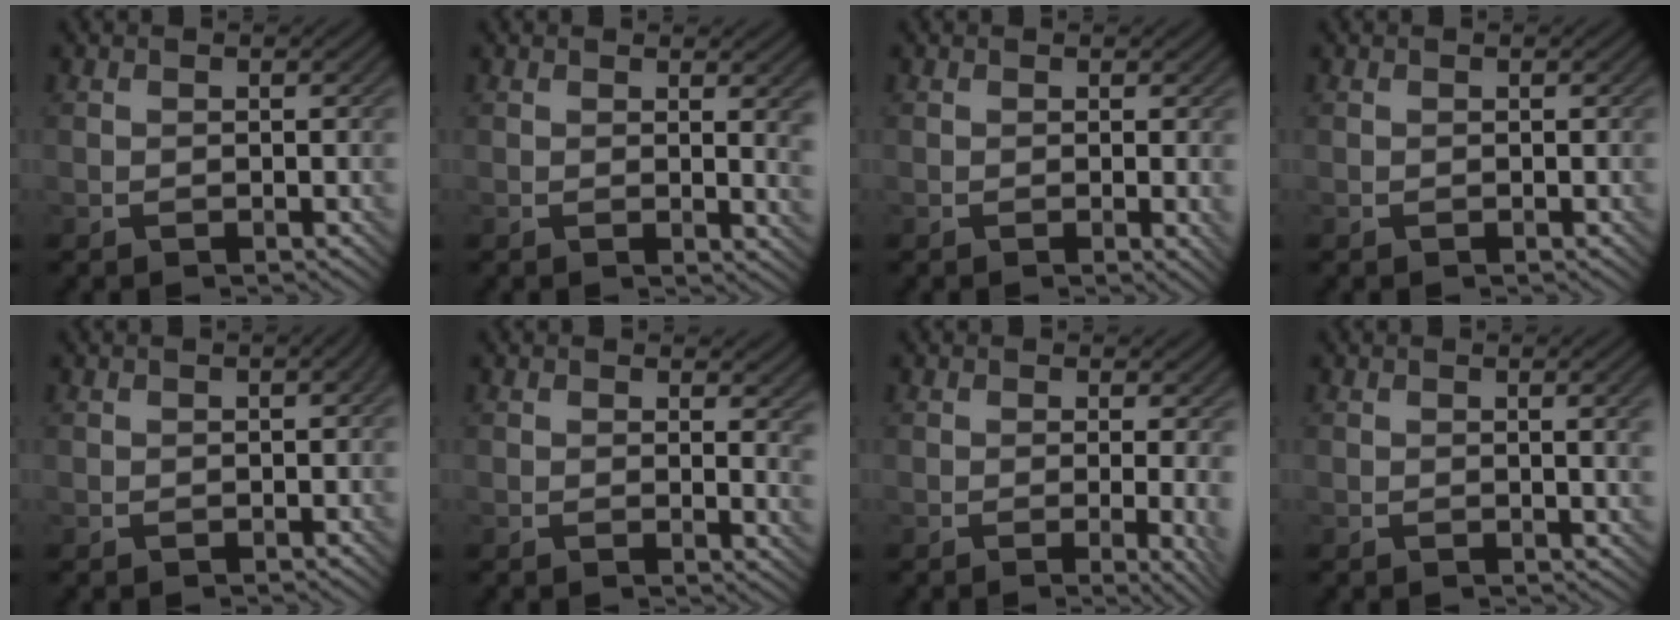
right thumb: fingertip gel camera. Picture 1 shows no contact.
{"total": 2.7, "force": [0.9, 0.5, 2.5], "torque": [-0.039, -0.003, 0.015]}
{"total": 1.5, "force": [0.0, 0.2, 1.5], "torque": [-0.025, -0.004, -0.002]}
{"total": 0.0}
{"total": 0.9, "force": [0.2, 0.3, 0.8], "torque": [-0.010, 0.005, 0.004]}
{"total": 2.9, "force": [1.2, 0.9, 2.5], "torque": [-0.040, -0.006, 0.019]}
{"total": 4.0, "force": [-0.5, 0.7, 3.9], "torque": [-0.061, -0.005, -0.009]}
{"total": 3.0, "force": [0.5, 0.5, 2.9], "torque": [-0.040, 0.006, 0.008]}